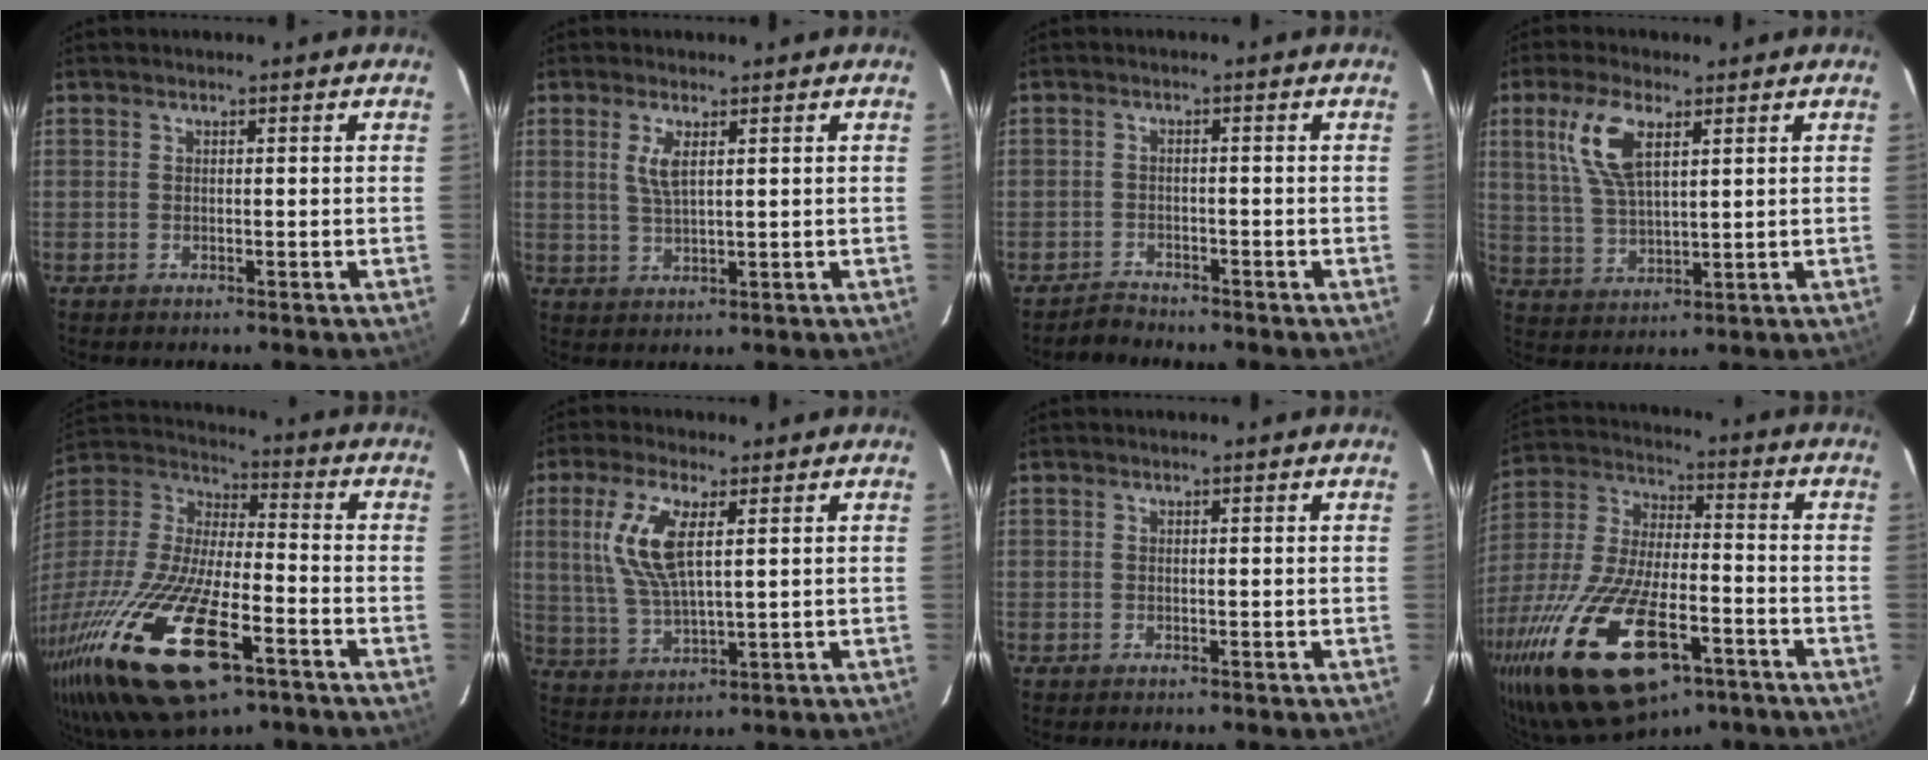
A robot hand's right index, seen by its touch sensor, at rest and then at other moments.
{"total": 3.6, "force": [1.4, 1.0, 3.1], "torque": [-0.063, -0.001, 0.029]}
{"total": 2.4, "force": [-2.2, 0.8, -0.3], "torque": [0.001, 0.006, -0.041]}
{"total": 9.5, "force": [4.2, 3.7, 7.7], "torque": [-0.161, 0.012, 0.089]}
{"total": 33.2, "force": [-16.7, 12.0, 26.1], "torque": [-0.549, -0.073, -0.295]}
{"total": 10.4, "force": [3.3, 3.3, 9.2], "torque": [-0.197, 0.006, 0.073]}
{"total": 0.0}
{"total": 28.8, "force": [-15.7, 11.8, 21.0], "torque": [-0.446, -0.055, -0.265]}